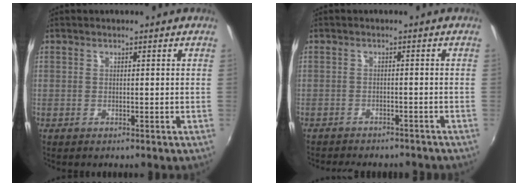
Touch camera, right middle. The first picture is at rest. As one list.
[{"total": 8.6, "force": [-7.6, 2.5, 3.1], "torque": [-0.073, -0.018, -0.105]}]